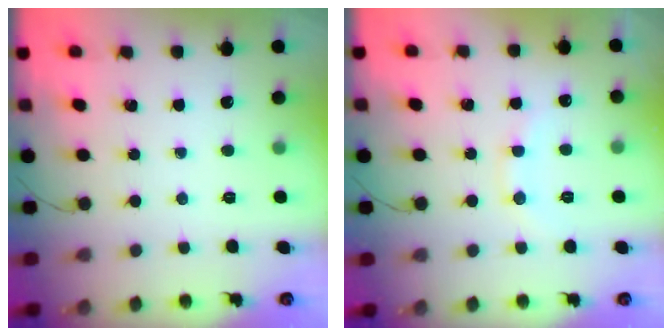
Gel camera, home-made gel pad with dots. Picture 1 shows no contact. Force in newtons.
{"total": 9.2, "press": 9.1, "slide": 1.1}